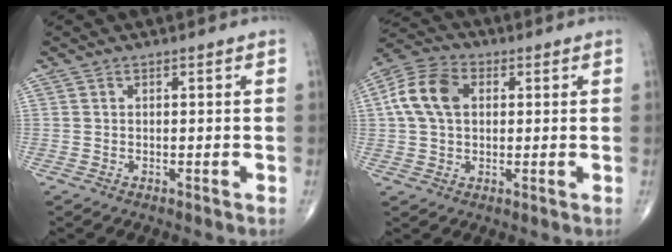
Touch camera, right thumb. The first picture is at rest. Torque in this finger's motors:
{"motor_torque": [0.14, 0.37, 0.11, -0.07, 0.11]}